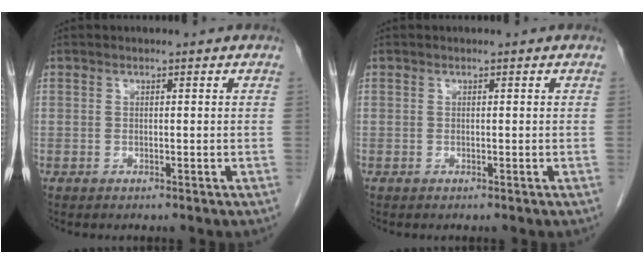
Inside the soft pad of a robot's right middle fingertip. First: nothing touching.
{"total": 0.0}